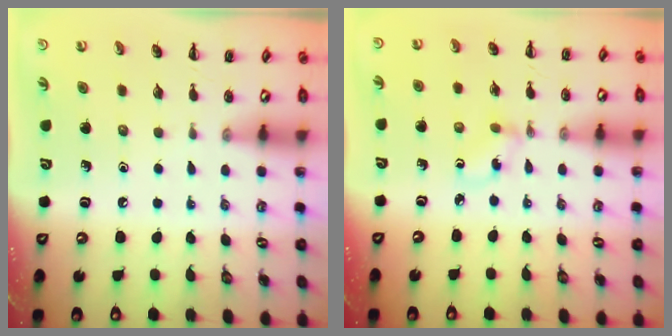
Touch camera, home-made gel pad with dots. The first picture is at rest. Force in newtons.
{"total": 1.5, "press": 1.3, "slide": 0.7}